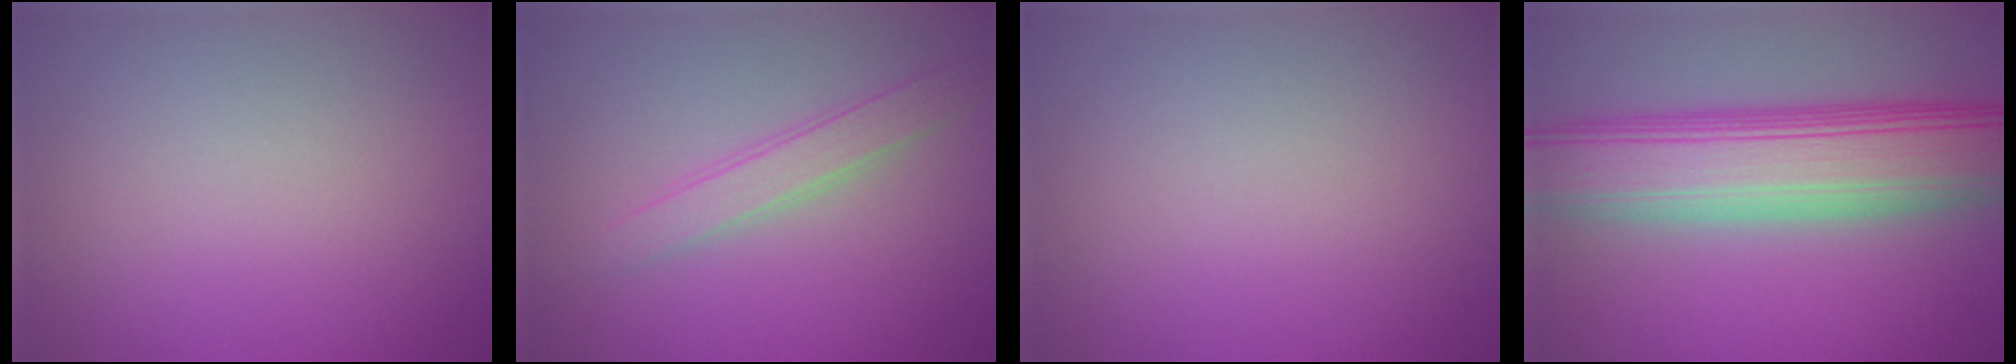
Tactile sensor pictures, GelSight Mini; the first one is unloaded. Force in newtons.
{"total": 2.3, "press": 2.3, "slide": 0.1}
{"total": 0.0}
{"total": 11.0, "press": 11.0, "slide": 0.6}